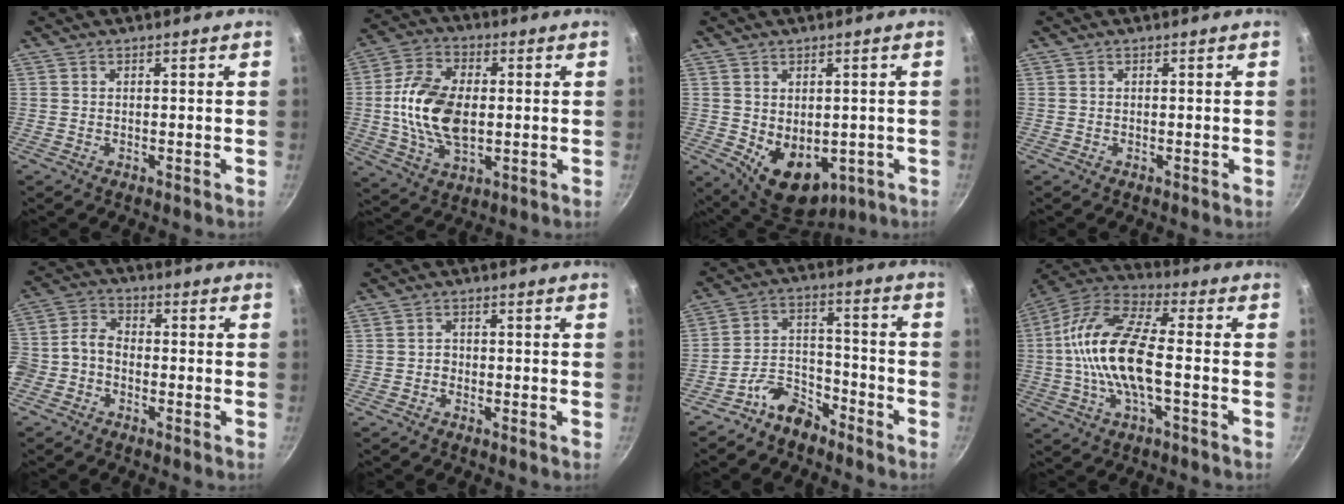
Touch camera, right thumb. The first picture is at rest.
{"total": 14.7, "force": [0.0, 9.0, 11.7], "torque": [-0.206, 0.010, -0.005]}
{"total": 11.2, "force": [-1.8, 7.8, 7.8], "torque": [-0.088, -0.016, -0.001]}
{"total": 0.0}
{"total": 6.9, "force": [-2.5, 5.1, 3.9], "torque": [-0.080, 0.042, -0.064]}
{"total": 1.3, "force": [-0.8, 1.0, 0.4], "torque": [-0.001, 0.008, -0.016]}
{"total": 8.0, "force": [-6.3, 4.0, 2.9], "torque": [-0.030, 0.078, -0.126]}
{"total": 16.8, "force": [-1.5, 6.6, 15.4], "torque": [-0.294, 0.038, -0.046]}